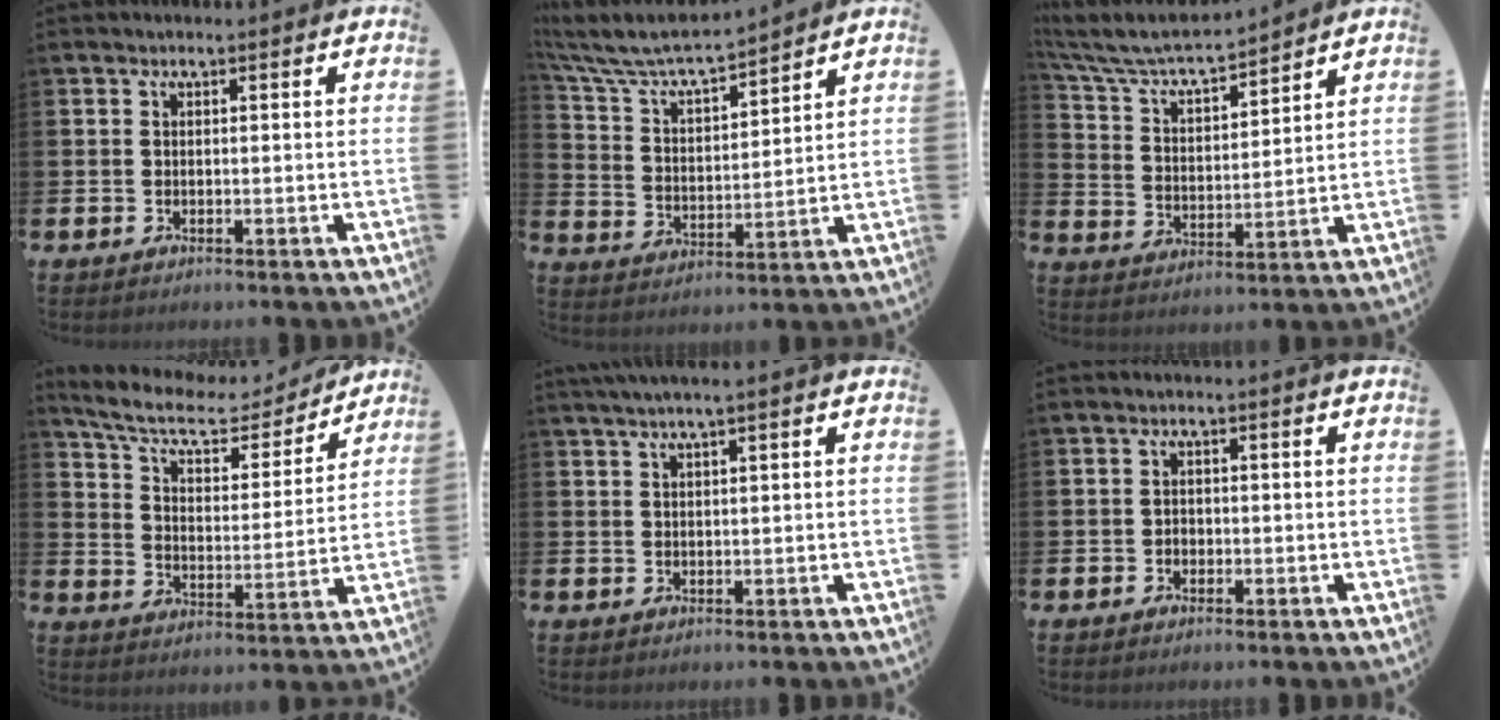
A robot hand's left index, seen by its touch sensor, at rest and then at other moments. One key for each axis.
{"total": 7.2, "fx": 6.8, "fy": 0.9, "fz": 2.4, "tx": -0.081, "ty": -0.051, "tz": 0.115}
{"total": 6.7, "fx": 6.2, "fy": 1.0, "fz": 2.3, "tx": -0.078, "ty": -0.046, "tz": 0.104}
{"total": 8.8, "fx": 7.6, "fy": 2.6, "fz": 3.6, "tx": -0.092, "ty": -0.052, "tz": 0.125}
{"total": 2.0, "fx": 1.5, "fy": -0.2, "fz": 1.2, "tx": -0.032, "ty": 0.005, "tz": 0.028}
{"total": 1.1, "fx": -0.5, "fy": 1.0, "fz": 0.4, "tx": -0.007, "ty": 0.005, "tz": -0.011}